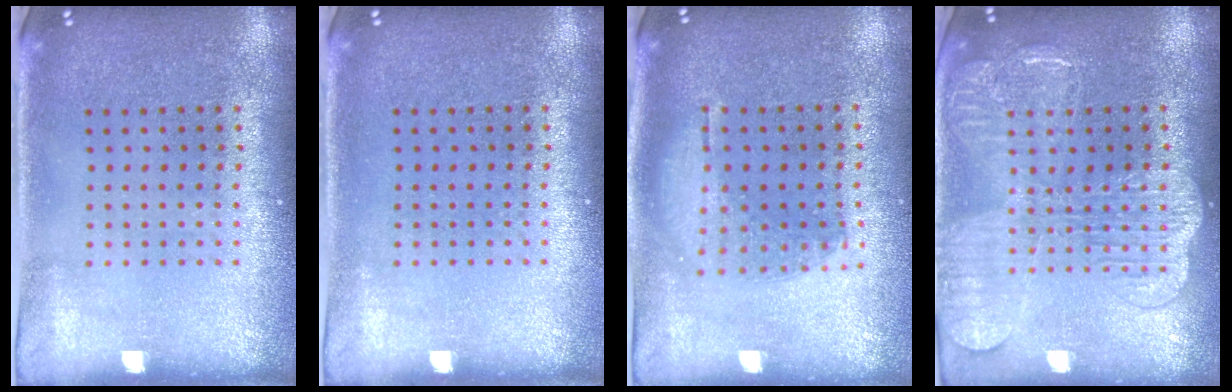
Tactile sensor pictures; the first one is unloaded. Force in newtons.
{"total": 0.0}
{"total": 1.2, "press": 1.1, "slide": 0.5}
{"total": 2.8, "press": 2.8, "slide": 0.6}